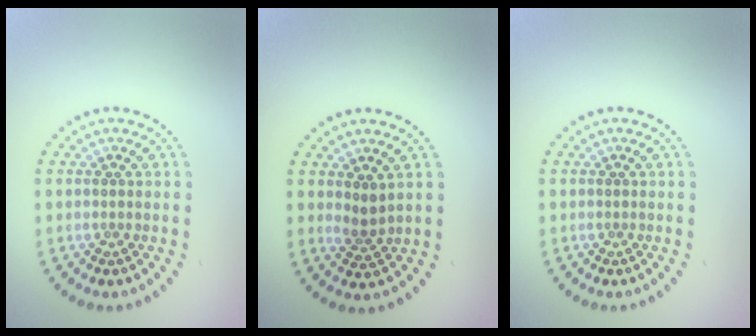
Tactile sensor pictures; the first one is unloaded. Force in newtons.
{"total": 1.6, "press": 1.3, "slide": 1.0}
{"total": 0.0}